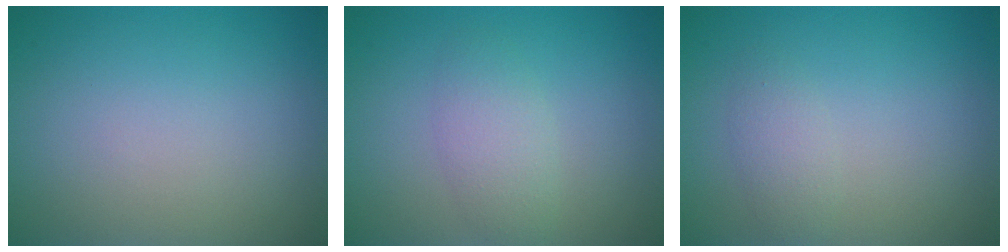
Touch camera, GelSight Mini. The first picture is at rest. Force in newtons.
{"total": 2.4, "press": 2.4, "slide": 0.2}
{"total": 1.5, "press": 1.5, "slide": 0.2}